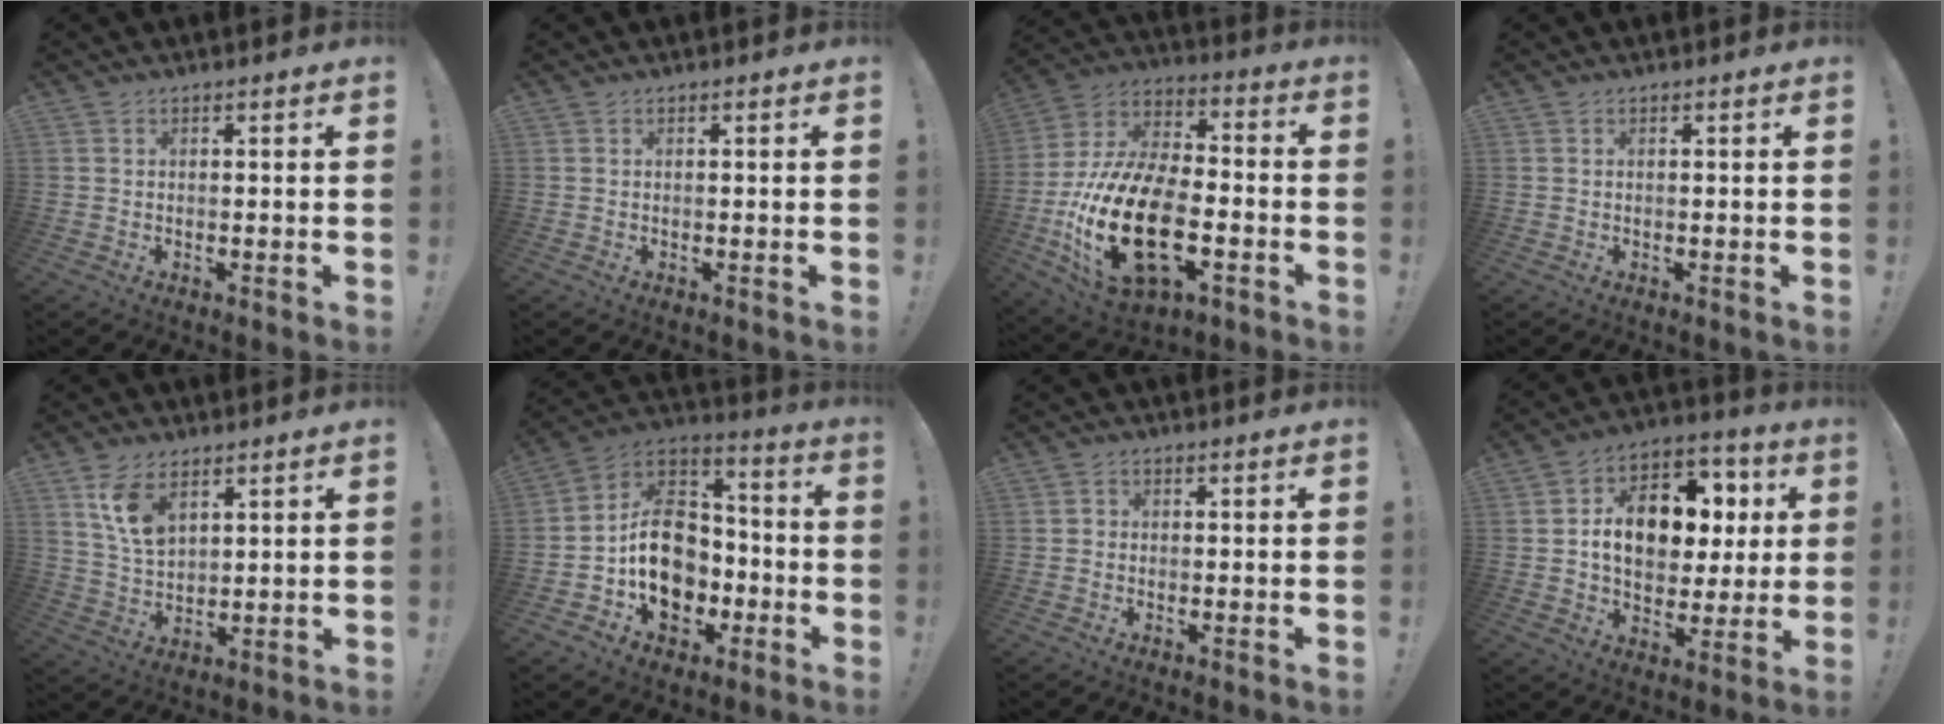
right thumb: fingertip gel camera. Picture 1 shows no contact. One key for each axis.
{"total": 0.0}
{"total": 26.3, "fx": -8.0, "fy": 14.7, "fz": 20.3, "tx": -0.406, "ty": 0.041, "tz": -0.123}
{"total": 0.0}
{"total": 9.2, "fx": 5.4, "fy": 4.9, "fz": 5.7, "tx": -0.113, "ty": -0.021, "tz": 0.101}
{"total": 17.8, "fx": -3.8, "fy": 13.7, "fz": 10.7, "tx": -0.169, "ty": 0.027, "tz": -0.053}
{"total": 1.0, "fx": -0.4, "fy": 0.9, "fz": 0.3, "tx": -0.012, "ty": 0.006, "tz": -0.007}
{"total": 15.7, "fx": 2.4, "fy": 11.4, "fz": 10.6, "tx": -0.148, "ty": 0.003, "tz": 0.050}